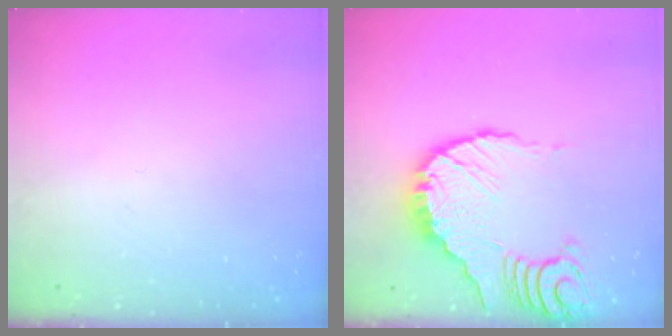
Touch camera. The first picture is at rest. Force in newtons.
{"total": 13.1, "press": 13.0, "slide": 1.6}